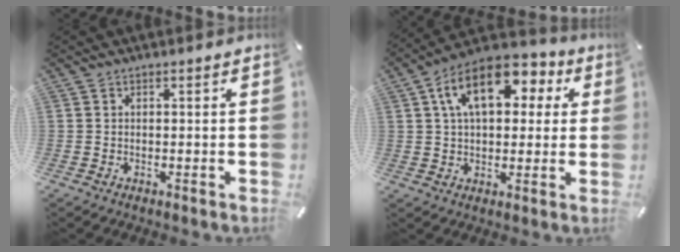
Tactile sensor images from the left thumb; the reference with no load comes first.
{"total": 14.8, "force": [5.2, 8.7, 10.7], "torque": [-0.190, 0.000, 0.088]}